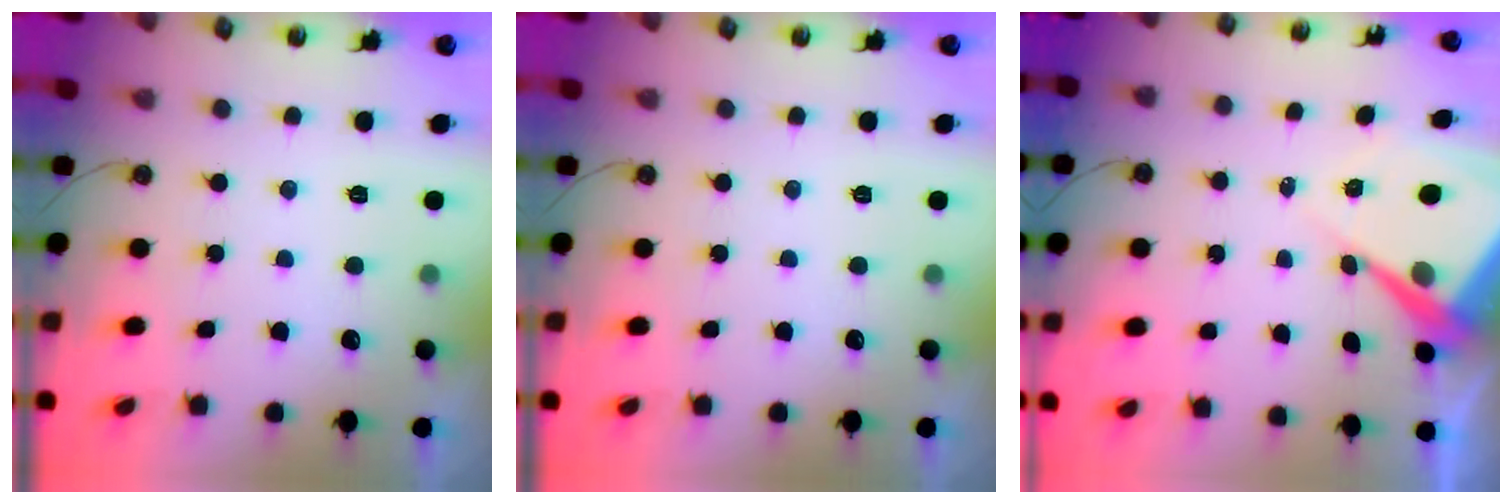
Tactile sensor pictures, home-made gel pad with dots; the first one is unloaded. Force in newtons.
{"total": 0.0}
{"total": 9.6, "press": 9.5, "slide": 0.9}